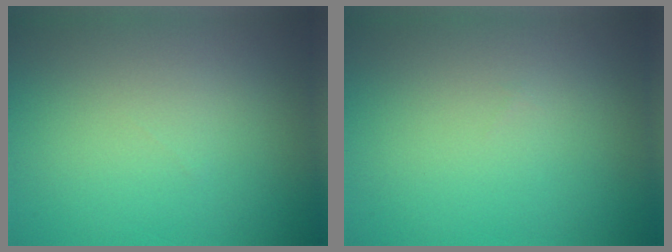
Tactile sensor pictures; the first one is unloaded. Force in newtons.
{"total": 0.0}